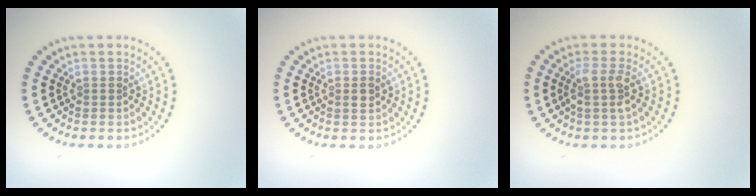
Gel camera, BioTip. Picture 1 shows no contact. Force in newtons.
{"total": 1.0, "press": 1.0, "slide": 0.2}
{"total": 2.0, "press": 1.6, "slide": 1.2}